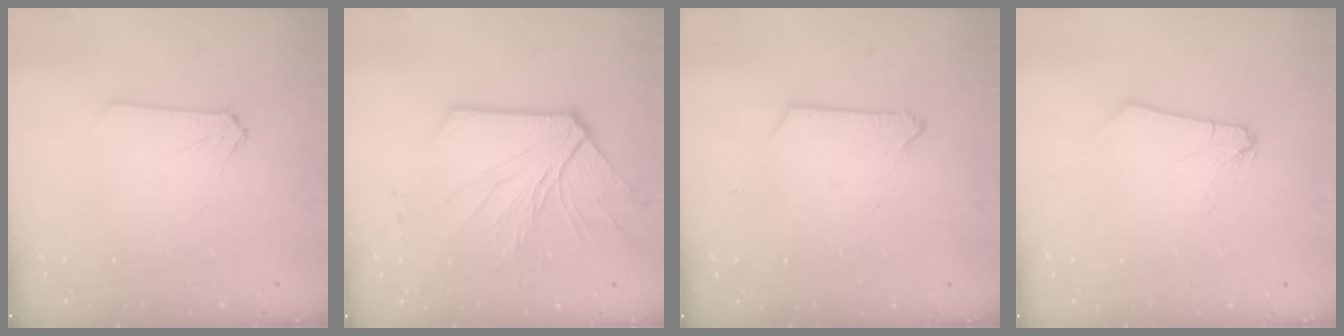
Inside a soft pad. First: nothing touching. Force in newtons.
{"total": 9.9, "press": 9.8, "slide": 1.3}
{"total": 0.0}
{"total": 0.0}